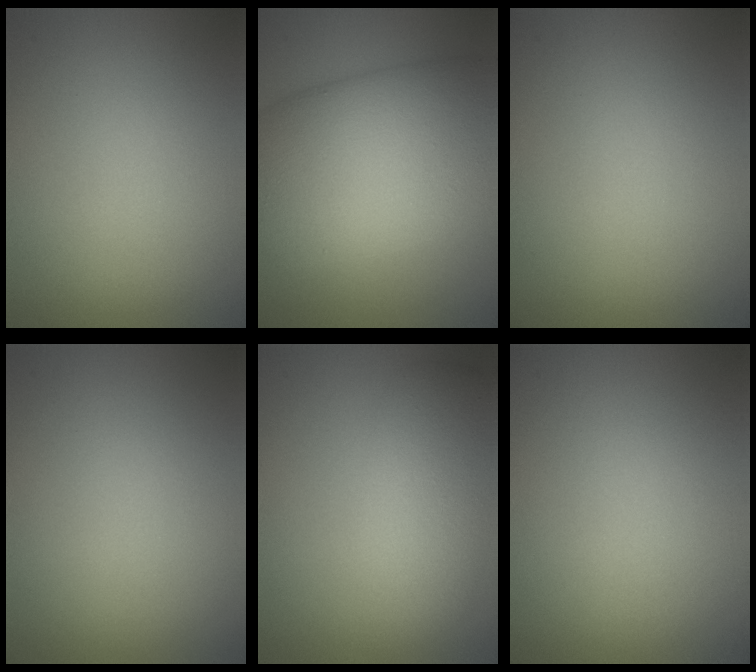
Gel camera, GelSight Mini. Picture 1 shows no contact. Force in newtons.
{"total": 15.9, "press": 15.9, "slide": 0.8}
{"total": 0.0}
{"total": 0.0}
{"total": 5.7, "press": 5.7, "slide": 0.2}
{"total": 0.0}